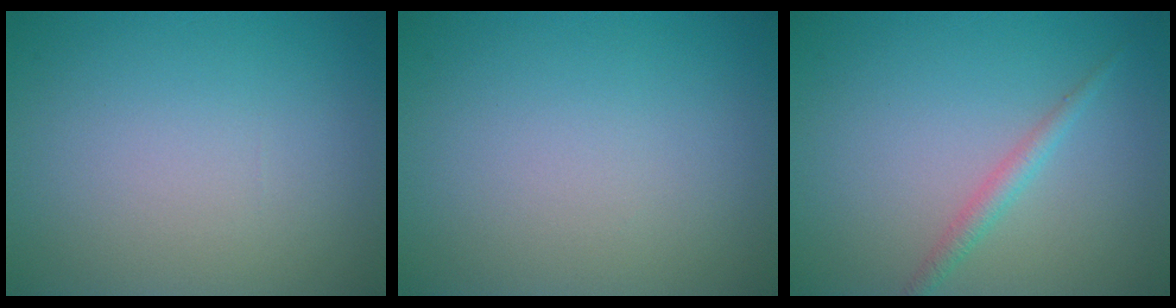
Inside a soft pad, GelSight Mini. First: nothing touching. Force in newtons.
{"total": 0.0}
{"total": 1.6, "press": 1.6, "slide": 0.1}